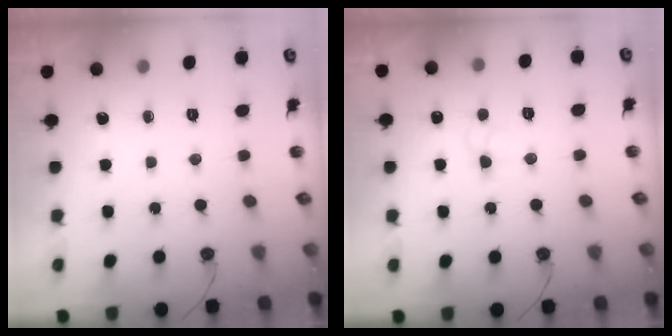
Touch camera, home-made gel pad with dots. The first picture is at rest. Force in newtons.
{"total": 4.4, "press": 4.4, "slide": 0.5}